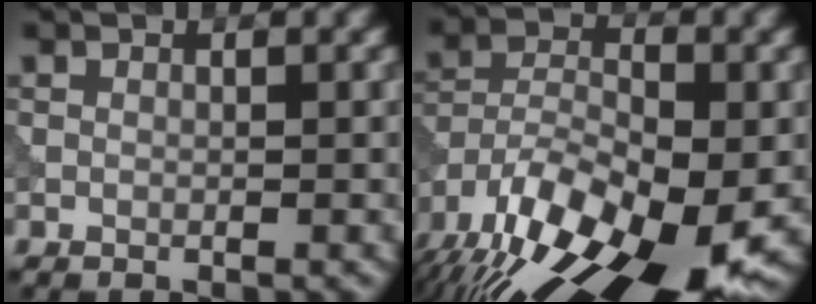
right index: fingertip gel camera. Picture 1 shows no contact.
{"total": 16.7, "force": [-10.3, 7.3, 10.9], "torque": [-0.196, -0.010, -0.164]}